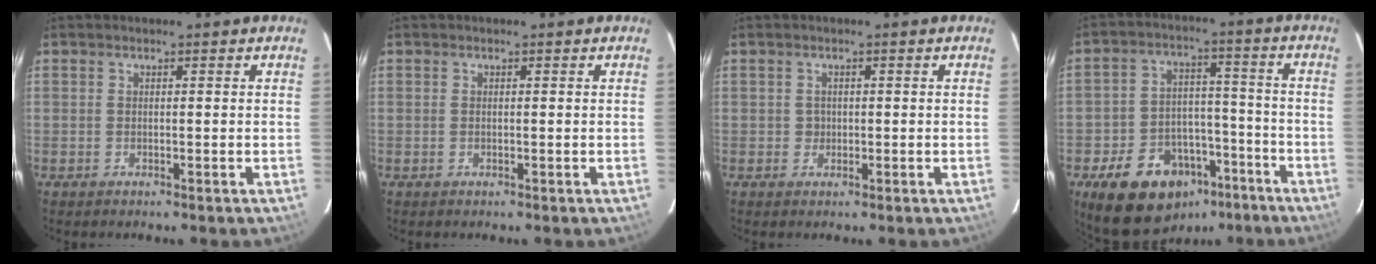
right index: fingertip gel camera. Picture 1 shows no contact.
{"total": 0.0}
{"total": 1.5, "force": [-0.1, 1.5, 0.1], "torque": [0.003, 0.002, 0.001]}
{"total": 16.9, "force": [-10.3, 11.2, 7.3], "torque": [-0.161, 0.034, -0.137]}